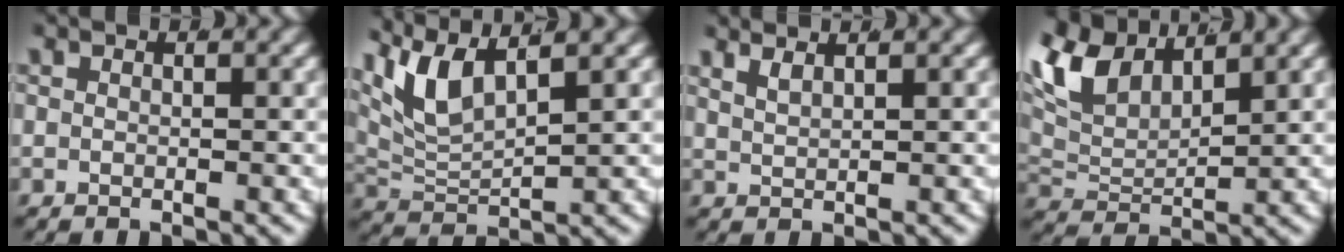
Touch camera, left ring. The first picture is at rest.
{"total": 6.5, "force": [3.1, 3.8, 4.3], "torque": [-0.107, 0.003, 0.053]}
{"total": 1.9, "force": [1.8, -0.2, 0.7], "torque": [-0.016, -0.001, 0.040]}
{"total": 8.0, "force": [3.4, 5.1, 5.1], "torque": [-0.133, -0.013, 0.069]}